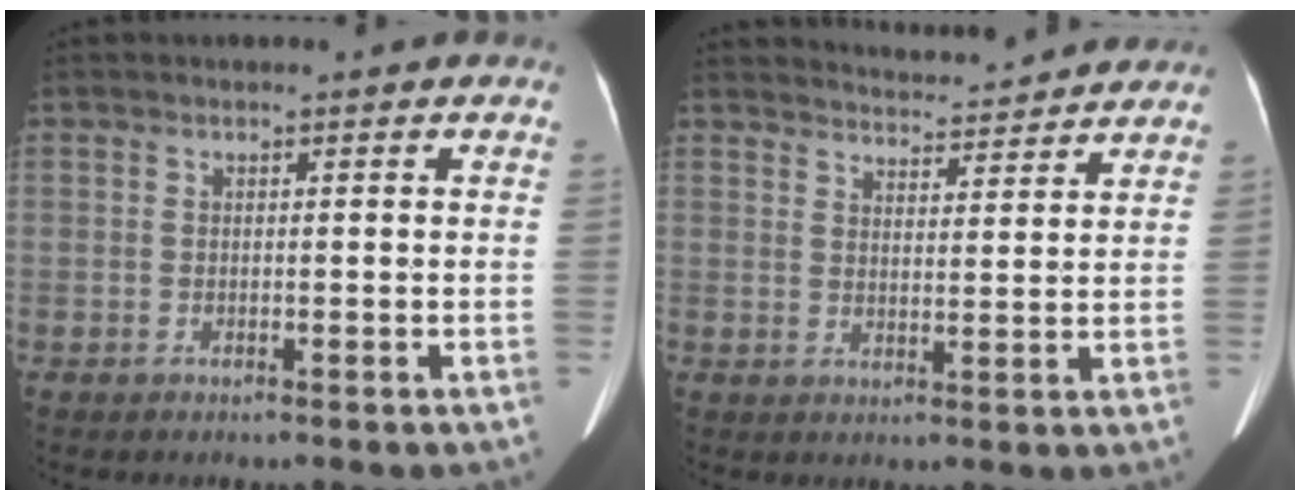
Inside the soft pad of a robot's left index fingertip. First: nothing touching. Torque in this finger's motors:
{"motor_torque": [0.16, -0.37, -0.04, -0.01]}